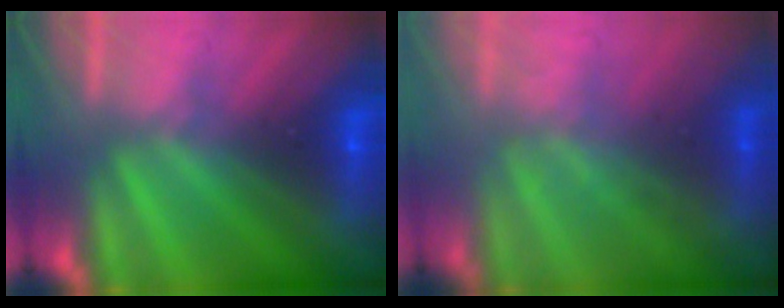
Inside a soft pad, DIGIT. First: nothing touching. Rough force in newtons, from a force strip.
{"total": 1.7}